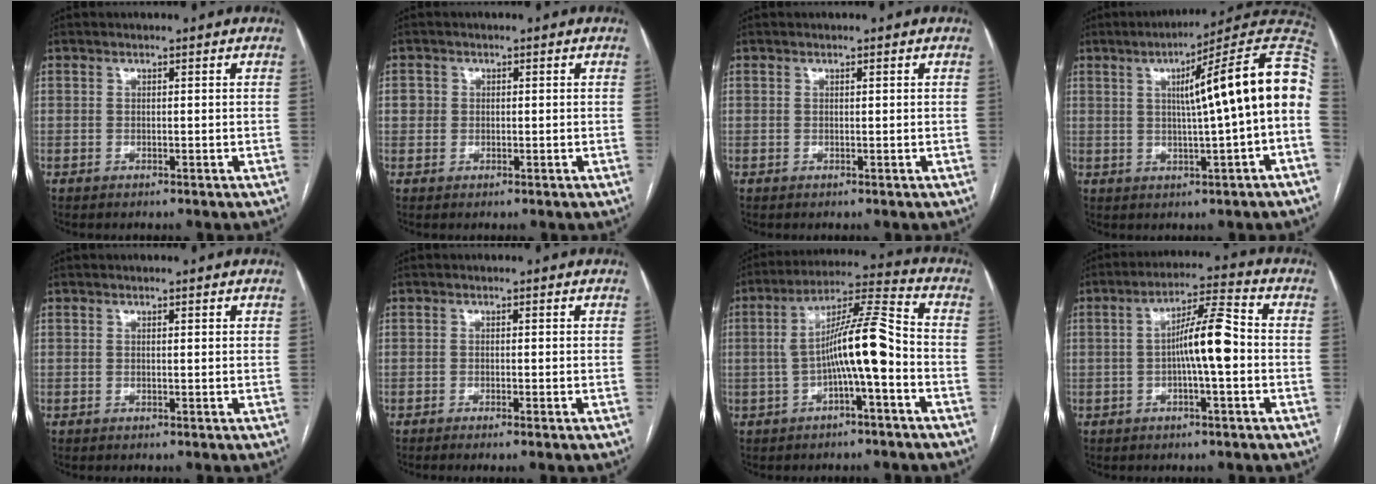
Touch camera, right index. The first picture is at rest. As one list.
[{"total": 1.8, "force": [0.2, 1.8, 0.4], "torque": [0.000, 0.010, 0.004]}, {"total": 0.0}, {"total": 15.9, "force": [1.7, -0.4, 15.8], "torque": [-0.212, 0.032, 0.015]}, {"total": 0.5, "force": [0.3, 0.0, 0.4], "torque": [-0.008, 0.001, 0.003]}, {"total": 1.3, "force": [-0.8, -0.2, 1.0], "torque": [-0.020, -0.001, -0.014]}, {"total": 10.7, "force": [-2.3, 0.7, 10.4], "torque": [-0.185, 0.030, -0.040]}, {"total": 8.4, "force": [-0.9, 0.8, 8.3], "torque": [-0.146, 0.020, -0.020]}]